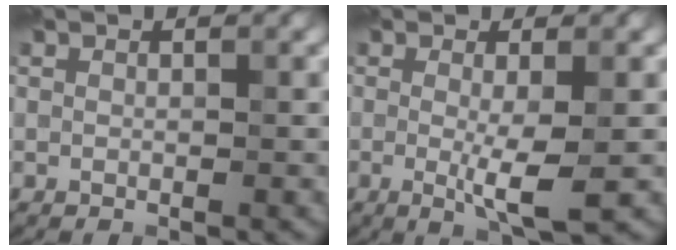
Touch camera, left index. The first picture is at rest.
{"total": 3.6, "force": [-0.3, 0.5, 3.6], "torque": [-0.064, -0.013, -0.003]}